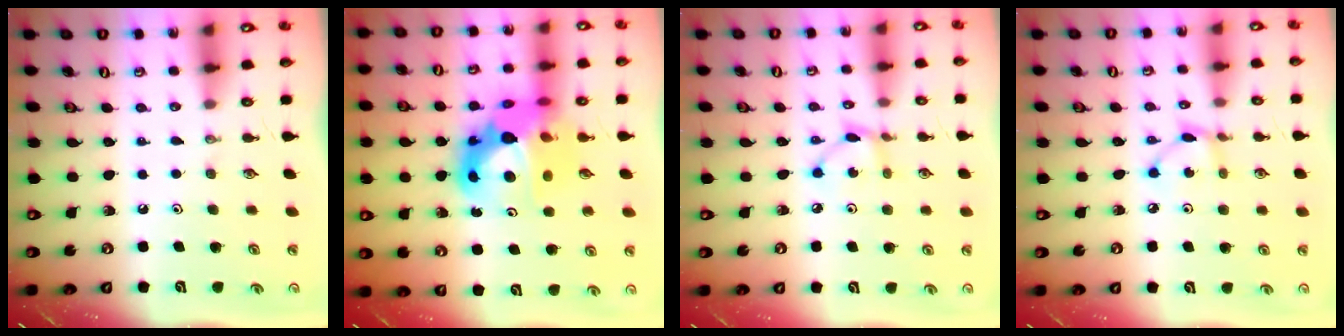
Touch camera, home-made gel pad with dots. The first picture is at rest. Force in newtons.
{"total": 16.4, "press": 16.3, "slide": 1.6}
{"total": 4.8, "press": 4.7, "slide": 0.2}
{"total": 4.8, "press": 4.7, "slide": 0.2}